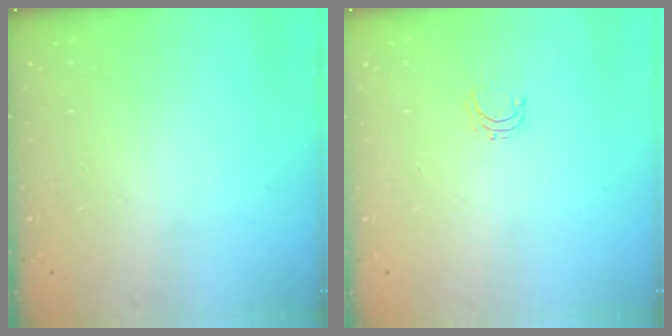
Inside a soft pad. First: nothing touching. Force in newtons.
{"total": 3.1, "press": 3.1, "slide": 0.2}